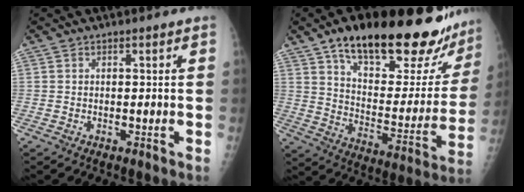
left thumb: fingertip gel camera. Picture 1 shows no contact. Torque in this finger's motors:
{"motor_torque": [1.46, 1.41, 1.59, -1.18, 0.11]}